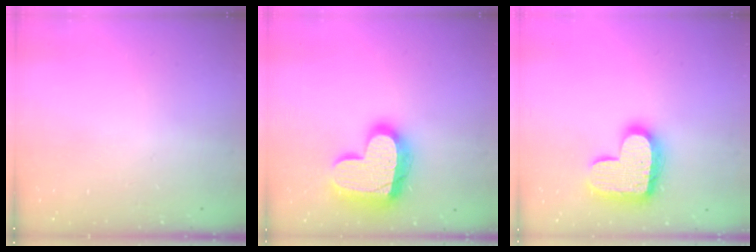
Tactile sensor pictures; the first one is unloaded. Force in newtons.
{"total": 20.9, "press": 20.8, "slide": 1.8}
{"total": 20.1, "press": 20.1, "slide": 1.3}